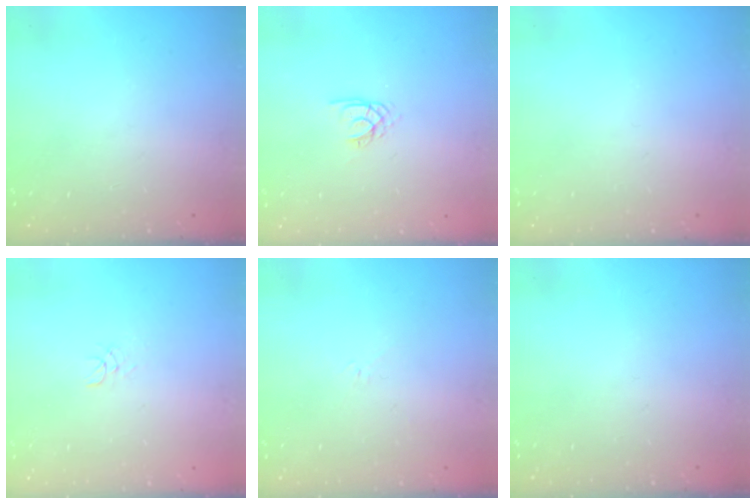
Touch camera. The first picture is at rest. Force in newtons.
{"total": 2.0, "press": 1.9, "slide": 0.4}
{"total": 0.0}
{"total": 3.0, "press": 3.0, "slide": 0.2}
{"total": 2.6, "press": 2.5, "slide": 0.6}
{"total": 0.0}